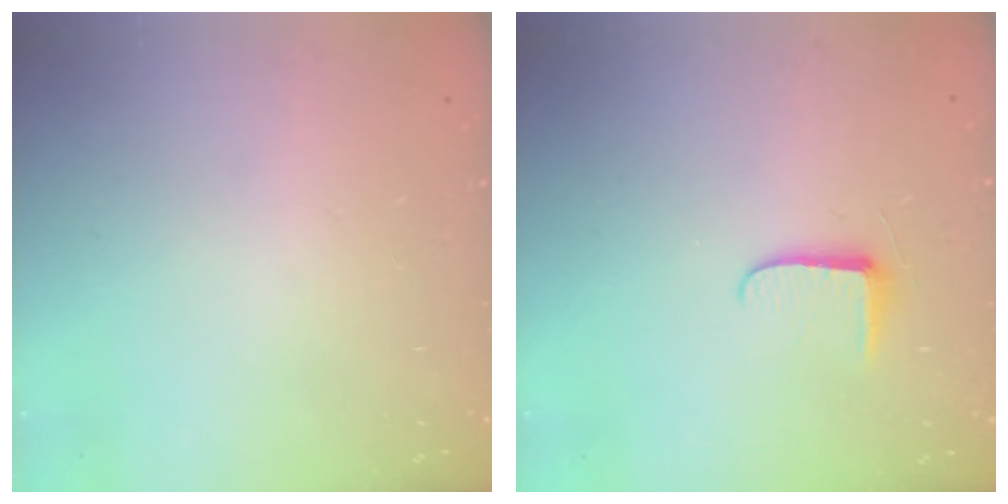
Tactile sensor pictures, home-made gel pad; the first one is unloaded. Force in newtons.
{"total": 5.6, "press": 5.6, "slide": 0.7}